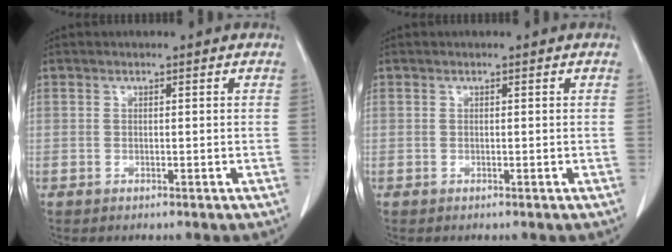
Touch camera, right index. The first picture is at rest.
{"total": 0.0}